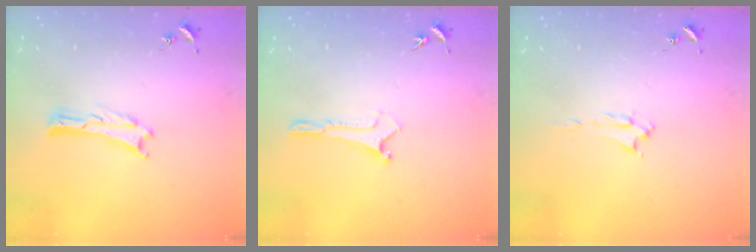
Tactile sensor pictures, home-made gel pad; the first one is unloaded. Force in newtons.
{"total": 0.0}
{"total": 1.6, "press": 1.6, "slide": 0.2}